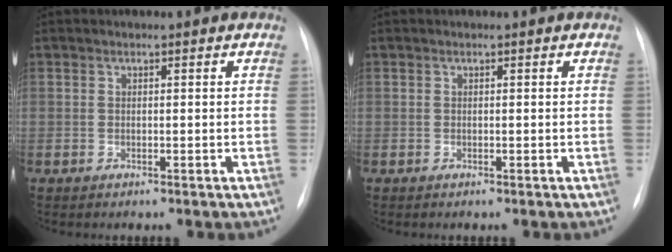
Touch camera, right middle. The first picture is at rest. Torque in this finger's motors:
{"motor_torque": [-0.25, -0.01, -0.01, 0.00]}